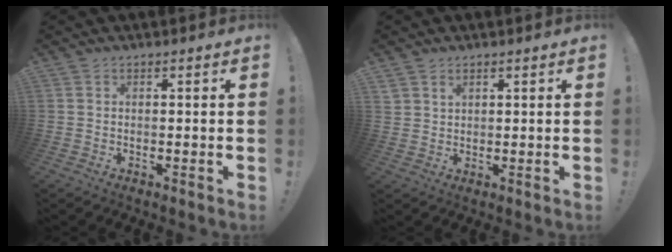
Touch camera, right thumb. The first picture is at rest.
{"total": 2.2, "force": [1.6, 1.4, 0.5], "torque": [-0.006, -0.011, 0.031]}